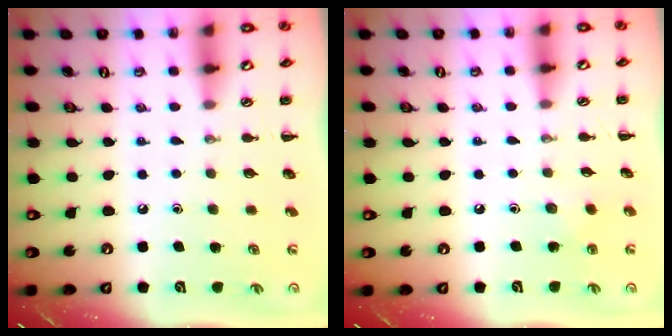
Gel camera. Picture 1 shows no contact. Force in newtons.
{"total": 3.8, "press": 3.6, "slide": 1.1}